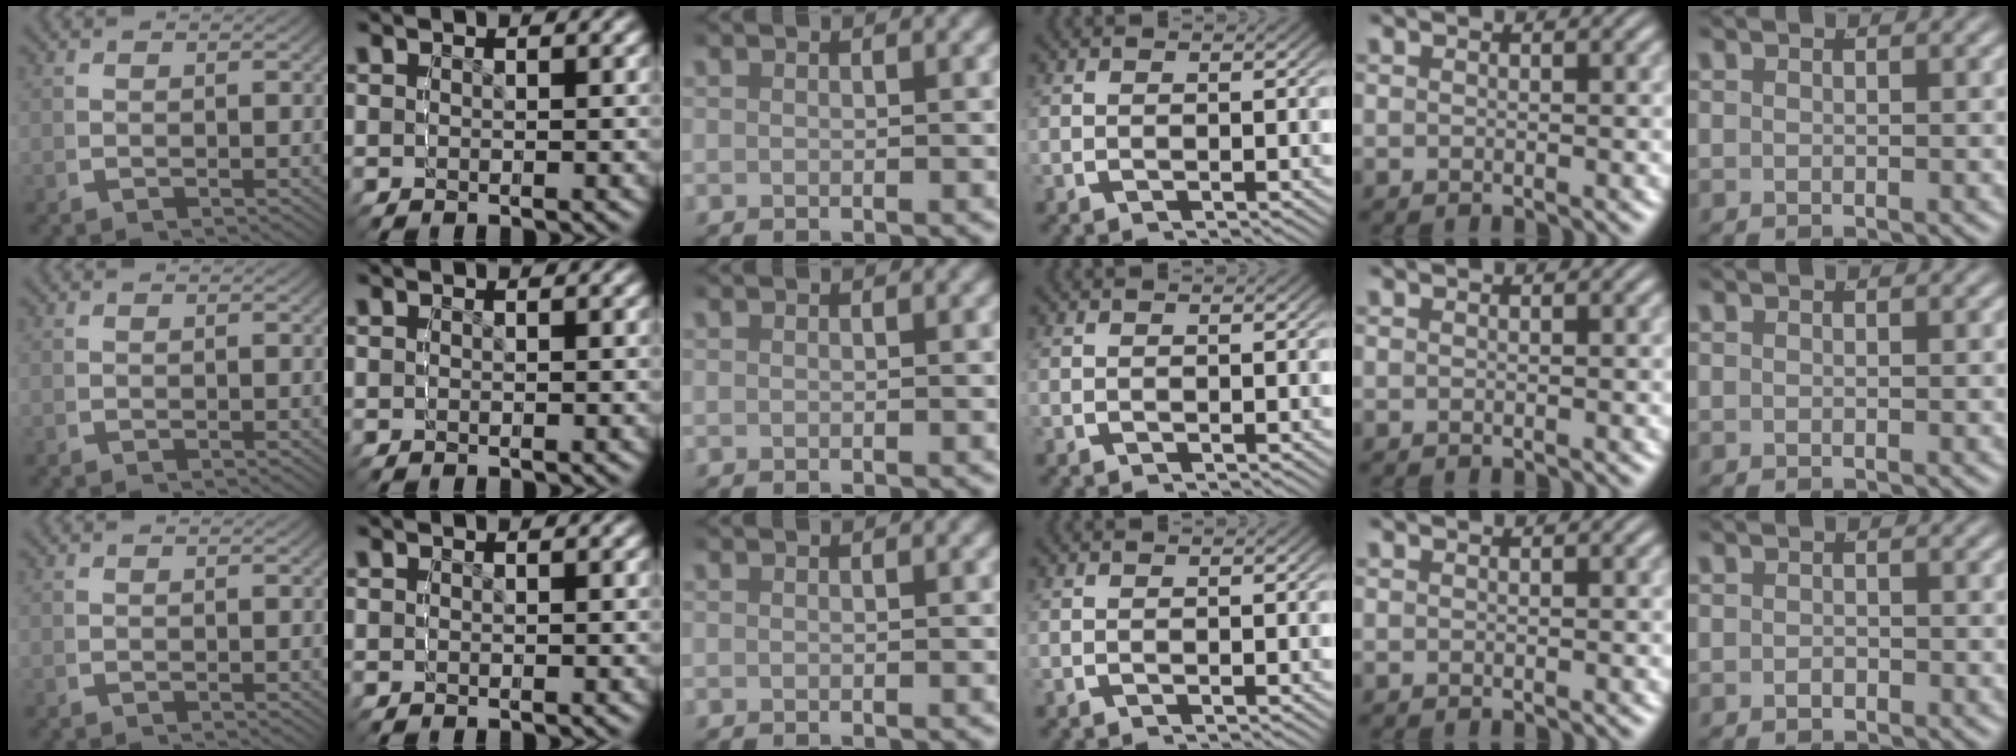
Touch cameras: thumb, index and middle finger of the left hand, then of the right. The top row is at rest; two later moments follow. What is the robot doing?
{"motion": "grasp_and_lifting", "object": "sponge"}